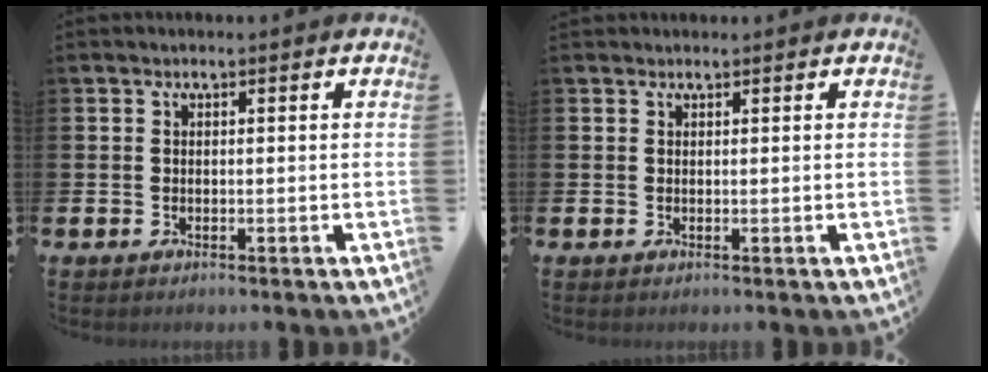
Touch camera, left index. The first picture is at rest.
{"total": 0.6, "force": [0.6, 0.2, -0.1], "torque": [0.010, -0.004, 0.010]}